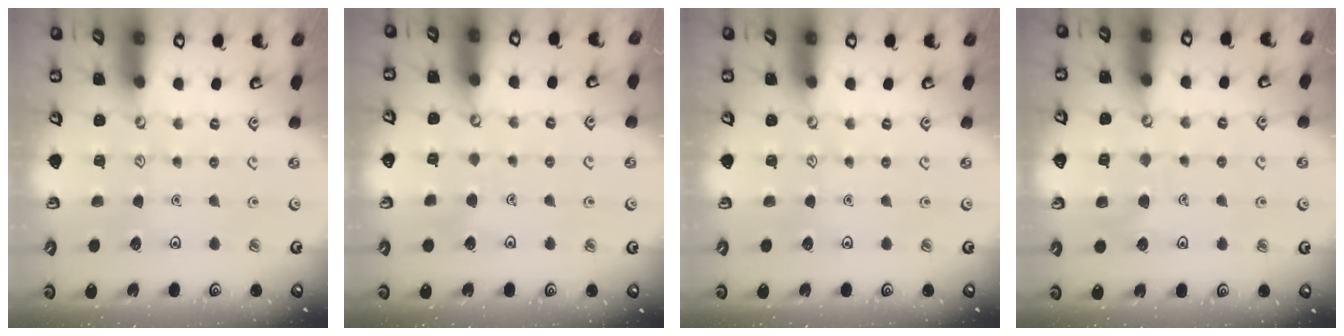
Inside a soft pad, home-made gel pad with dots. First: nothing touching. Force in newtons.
{"total": 3.9, "press": 3.9, "slide": 0.2}
{"total": 0.0}
{"total": 6.4, "press": 6.3, "slide": 0.7}